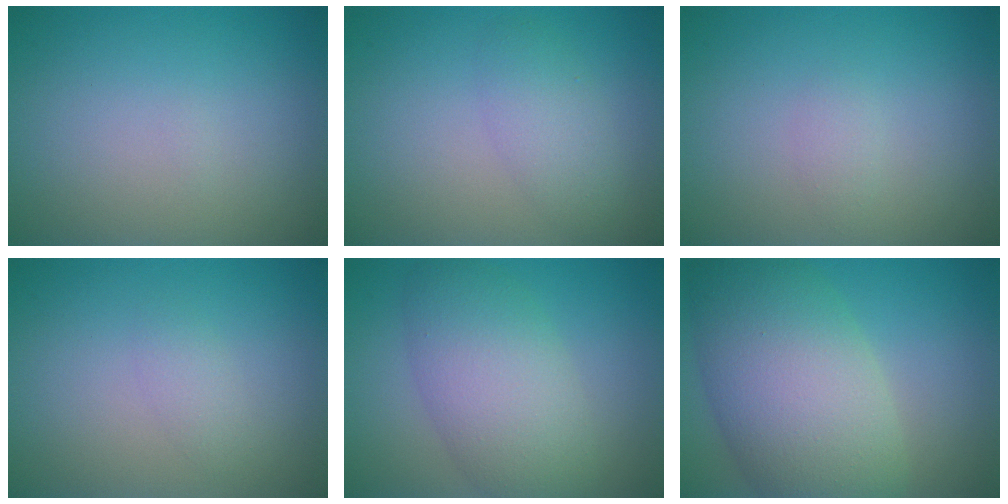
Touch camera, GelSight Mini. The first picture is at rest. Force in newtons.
{"total": 2.4, "press": 2.4, "slide": 0.2}
{"total": 0.8, "press": 0.8, "slide": 0.1}
{"total": 1.1, "press": 1.1, "slide": 0.0}
{"total": 6.5, "press": 6.5, "slide": 0.4}
{"total": 10.9, "press": 10.9, "slide": 0.7}